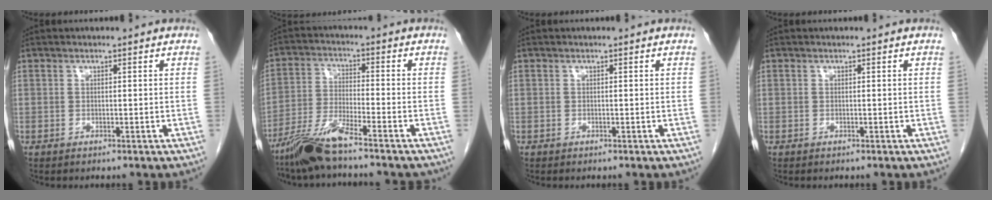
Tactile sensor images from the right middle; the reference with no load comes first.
{"total": 8.6, "force": [-7.0, 0.1, 5.0], "torque": [-0.107, -0.023, -0.135]}
{"total": 0.0}
{"total": 0.0}